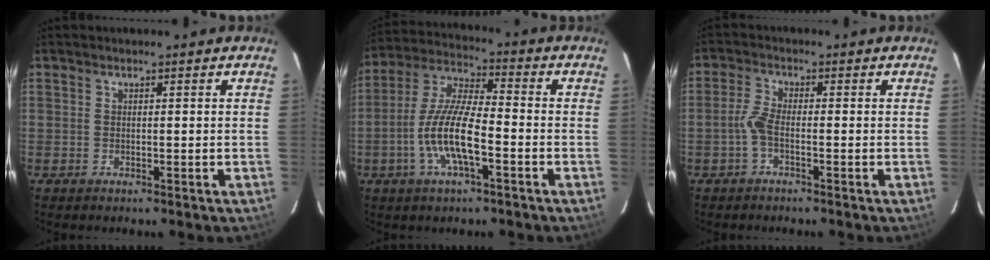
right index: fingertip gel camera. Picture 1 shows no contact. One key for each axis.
{"total": 12.4, "fx": -4.2, "fy": 3.2, "fz": 11.2, "tx": -0.235, "ty": -0.001, "tz": -0.080}
{"total": 3.1, "fx": -1.4, "fy": 0.8, "fz": 2.7, "tx": -0.067, "ty": 0.006, "tz": -0.030}